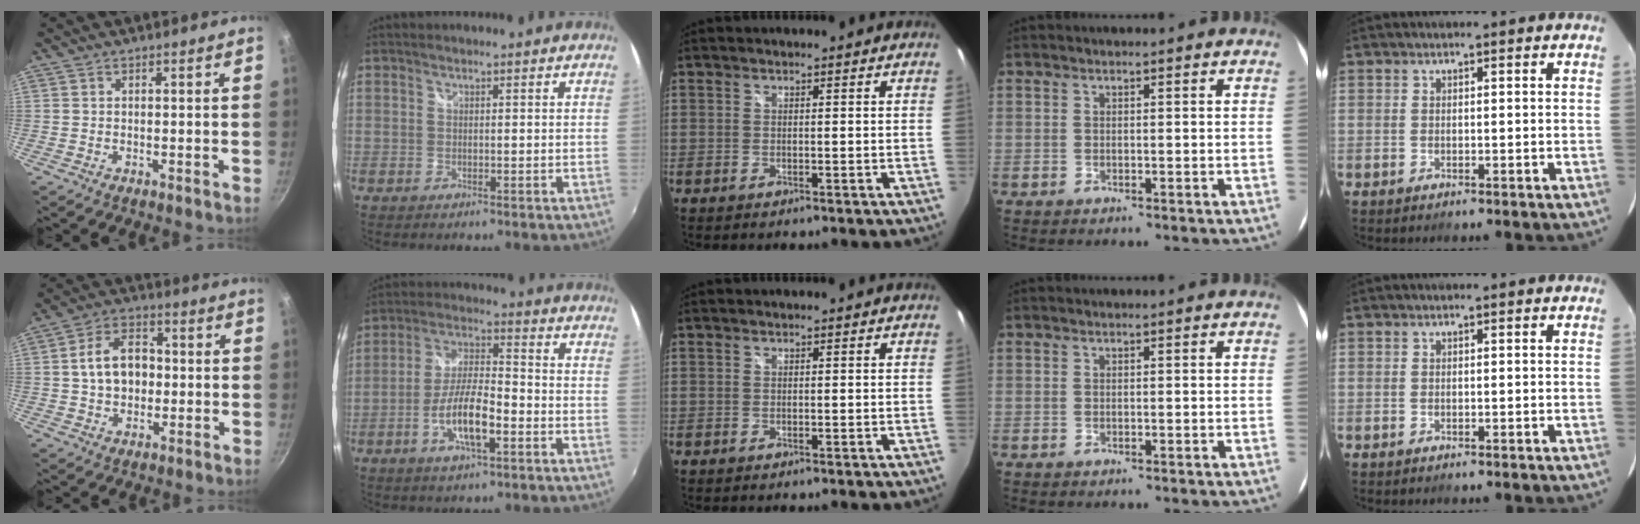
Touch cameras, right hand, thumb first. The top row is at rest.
{"thumb": {"total": 9.8, "force": [0.1, 7.1, 6.8], "torque": [-0.092, 0.022, -0.005]}, "index": {"total": 10.2, "force": [-4.1, 2.7, 8.9], "torque": [-0.180, -0.001, -0.076]}}